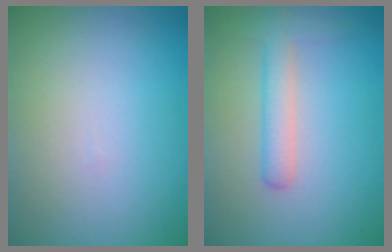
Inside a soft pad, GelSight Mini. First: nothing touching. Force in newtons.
{"total": 2.7, "press": 2.7, "slide": 0.1}